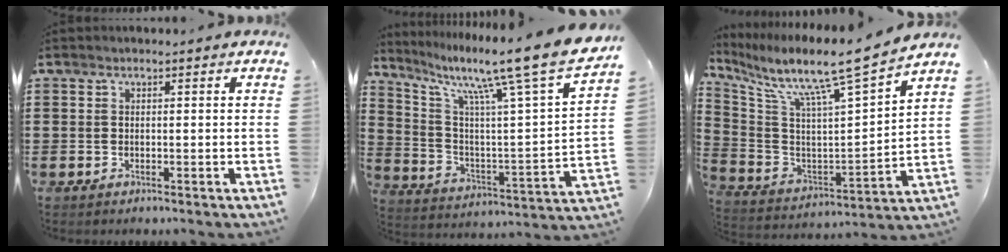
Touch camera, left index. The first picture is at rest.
{"total": 13.1, "force": [10.2, -0.2, 8.3], "torque": [-0.163, -0.082, 0.151]}
{"total": 10.2, "force": [8.5, -0.1, 5.6], "torque": [-0.135, -0.072, 0.129]}